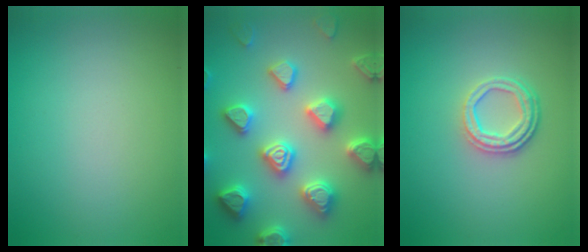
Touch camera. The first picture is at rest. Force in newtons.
{"total": 7.3, "press": 7.1, "slide": 1.6}
{"total": 3.3, "press": 2.6, "slide": 2.1}